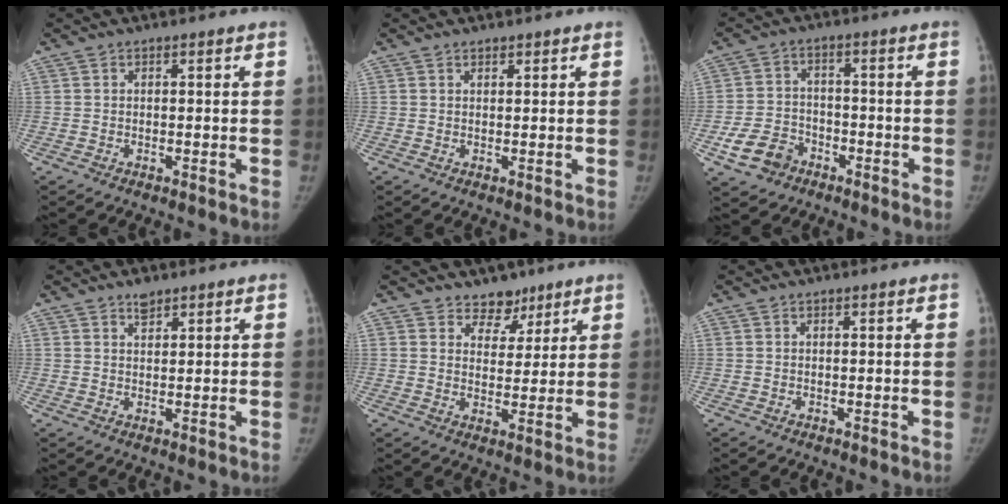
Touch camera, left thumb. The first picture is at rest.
{"total": 0.9, "force": [0.8, 0.4, 0.1], "torque": [0.003, -0.006, 0.011]}
{"total": 7.6, "force": [-3.9, 5.7, 3.0], "torque": [-0.044, 0.023, -0.068]}
{"total": 2.4, "force": [1.9, 1.1, 1.0], "torque": [-0.007, -0.011, 0.031]}
{"total": 5.4, "force": [4.1, 3.4, 0.7], "torque": [0.024, -0.029, 0.065]}
{"total": 0.0}